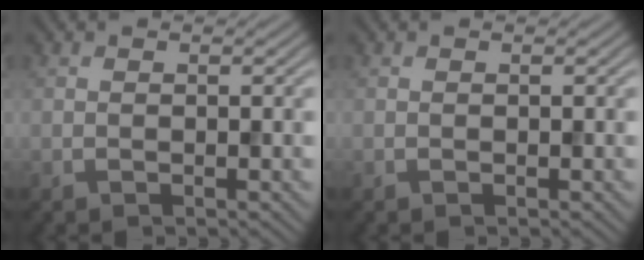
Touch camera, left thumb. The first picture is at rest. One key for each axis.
{"total": 0.0}